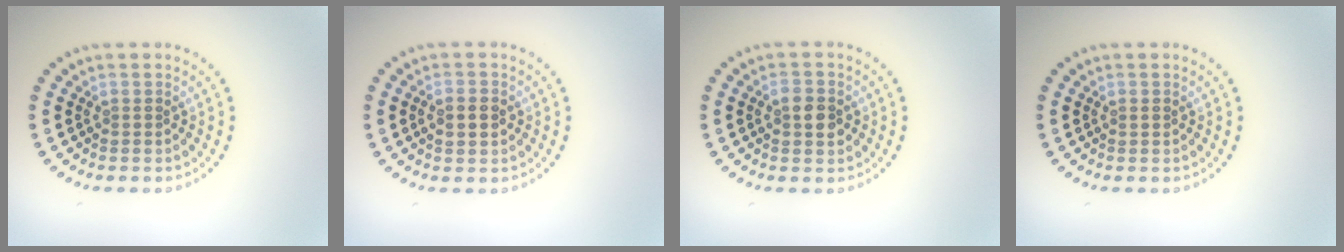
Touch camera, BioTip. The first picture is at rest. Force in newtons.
{"total": 2.1, "press": 2.1, "slide": 0.2}
{"total": 2.6, "press": 2.6, "slide": 0.2}
{"total": 0.5, "press": 0.5, "slide": 0.1}